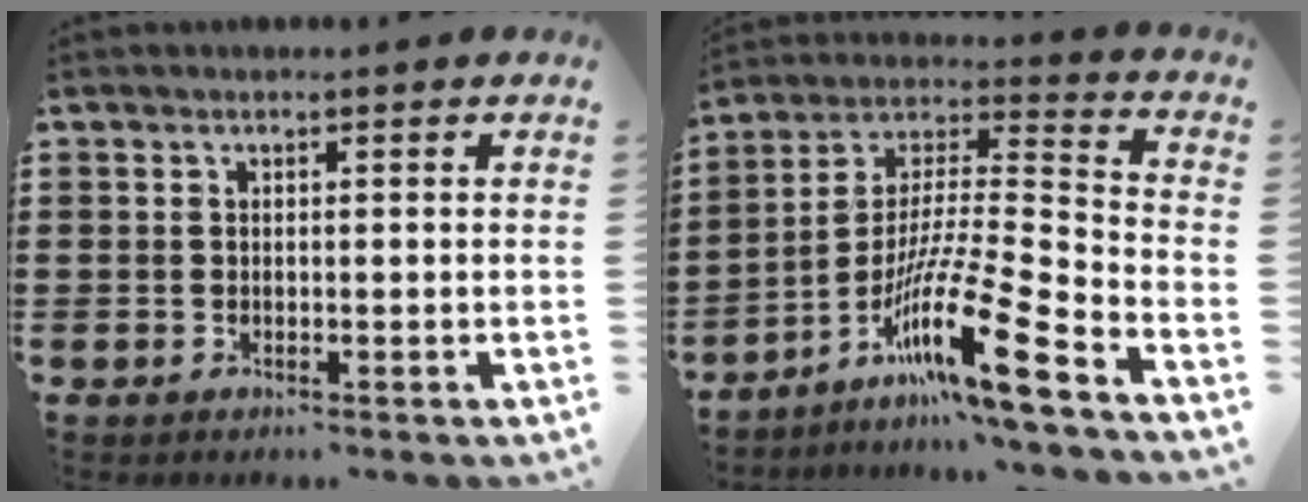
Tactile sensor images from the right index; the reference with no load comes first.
{"total": 15.0, "force": [-9.3, 1.1, 11.7], "torque": [-0.220, 0.001, -0.173]}